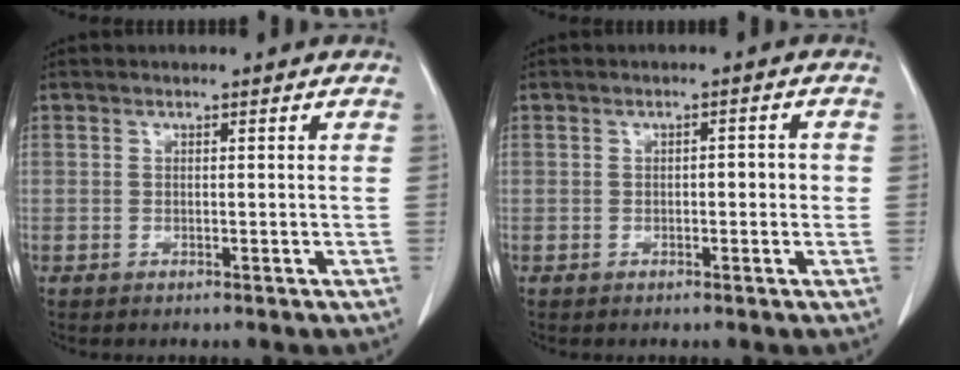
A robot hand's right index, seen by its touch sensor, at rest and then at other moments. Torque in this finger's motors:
{"motor_torque": [0.21, -0.13, 0.06, 0.02]}